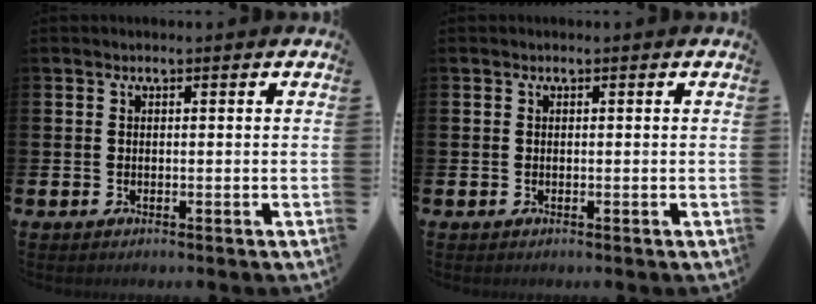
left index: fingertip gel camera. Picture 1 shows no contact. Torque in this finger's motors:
{"motor_torque": [0.00, 0.00, 0.01, 0.00]}